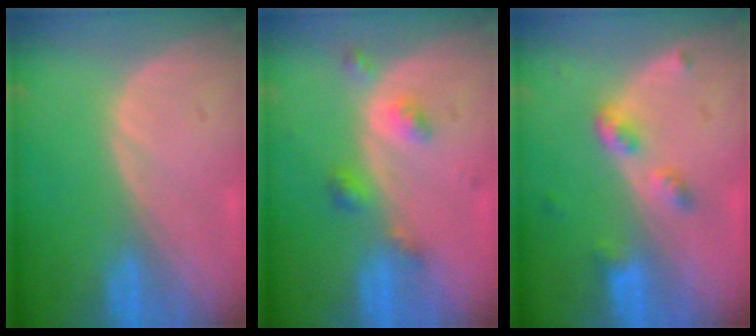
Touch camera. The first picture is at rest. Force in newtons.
{"total": 4.4, "press": 3.9, "slide": 1.9}
{"total": 4.3, "press": 4.0, "slide": 1.6}